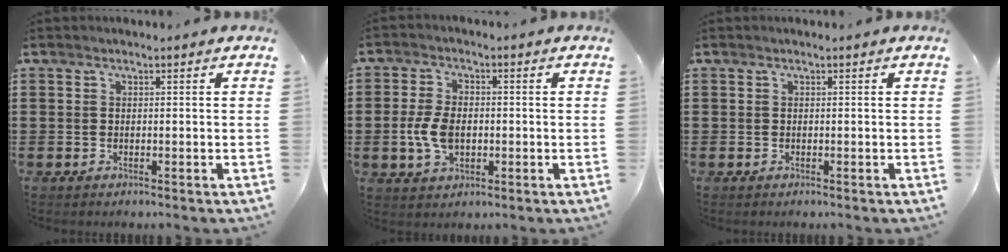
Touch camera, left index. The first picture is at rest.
{"total": 6.0, "force": [-0.6, 3.6, 4.8], "torque": [-0.122, -0.003, -0.020]}
{"total": 0.0}